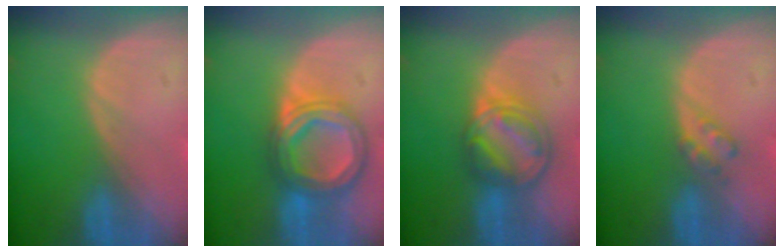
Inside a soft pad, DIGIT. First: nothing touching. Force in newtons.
{"total": 8.2, "press": 8.2, "slide": 0.6}
{"total": 7.7, "press": 6.8, "slide": 3.6}
{"total": 2.4, "press": 2.4, "slide": 0.2}